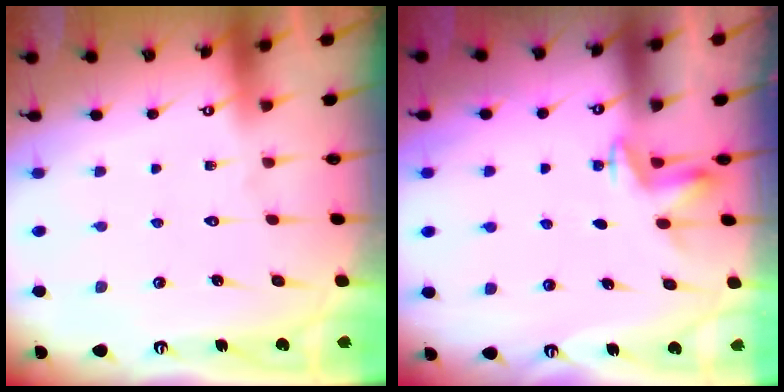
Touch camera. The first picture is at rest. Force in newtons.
{"total": 3.0, "press": 2.9, "slide": 0.8}